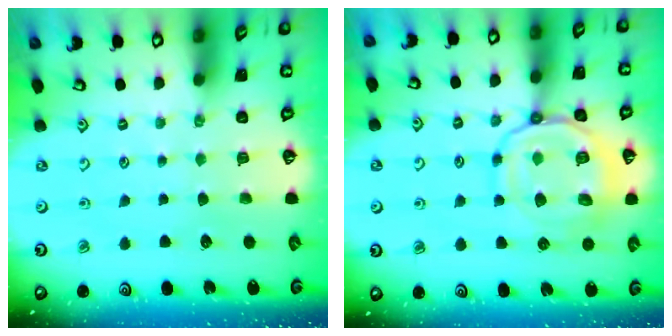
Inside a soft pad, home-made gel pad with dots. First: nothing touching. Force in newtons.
{"total": 15.4, "press": 15.3, "slide": 1.5}